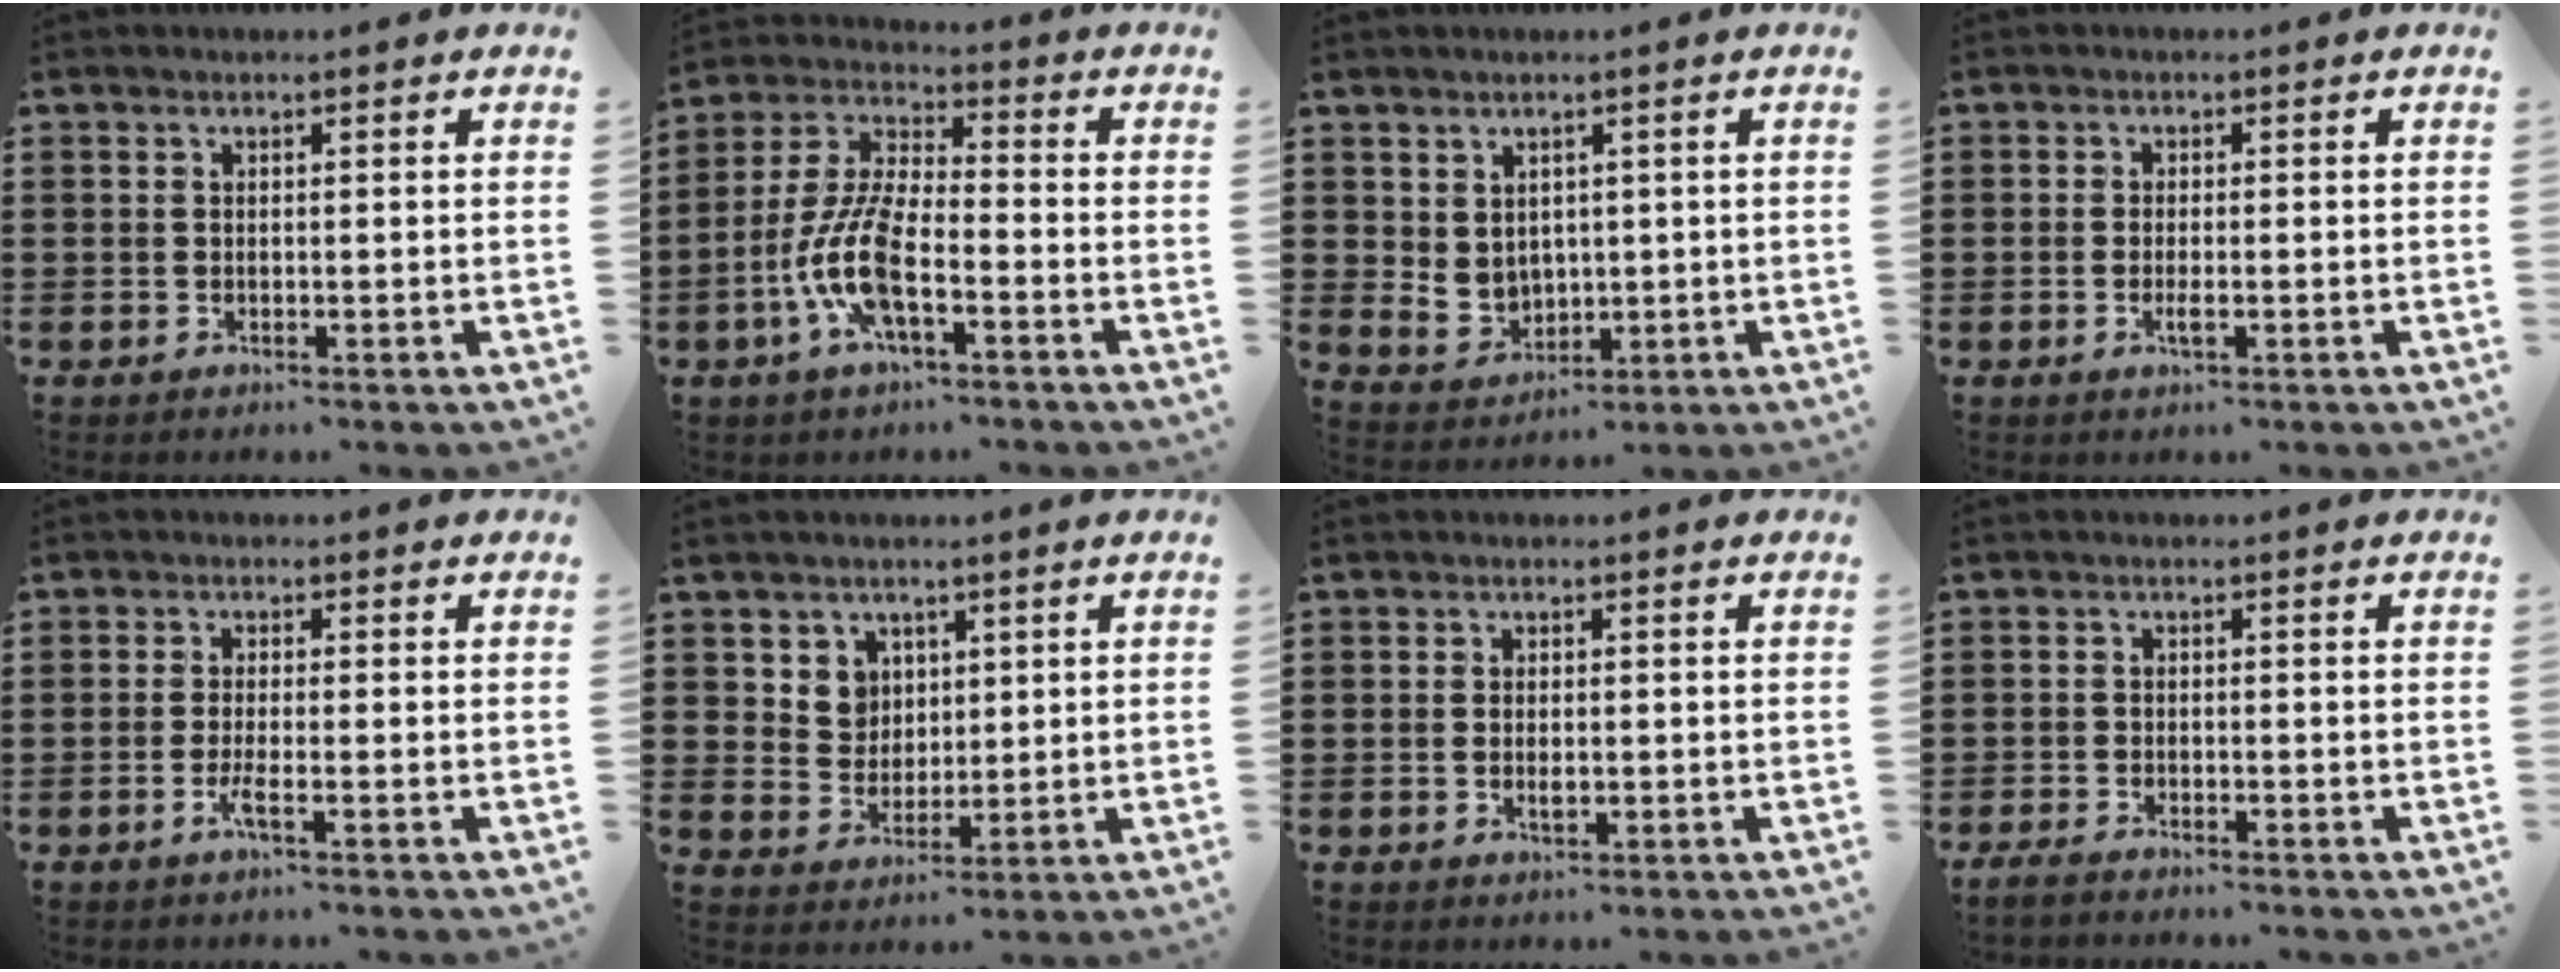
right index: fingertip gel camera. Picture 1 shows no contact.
{"total": 9.8, "force": [-3.7, 3.2, 8.5], "torque": [-0.203, -0.011, -0.076]}
{"total": 3.6, "force": [1.9, 2.9, 1.1], "torque": [-0.027, -0.005, 0.034]}
{"total": 1.9, "force": [-0.7, 0.4, 1.7], "torque": [-0.047, -0.010, -0.015]}
{"total": 2.7, "force": [-1.3, 0.0, 2.4], "torque": [-0.054, -0.011, -0.028]}
{"total": 4.9, "force": [2.3, 4.2, 0.8], "torque": [-0.030, 0.008, 0.041]}
{"total": 1.5, "force": [-0.3, 0.6, 1.4], "torque": [-0.026, -0.001, -0.006]}
{"total": 1.6, "force": [-1.6, 0.2, 0.3], "torque": [-0.009, 0.001, -0.031]}